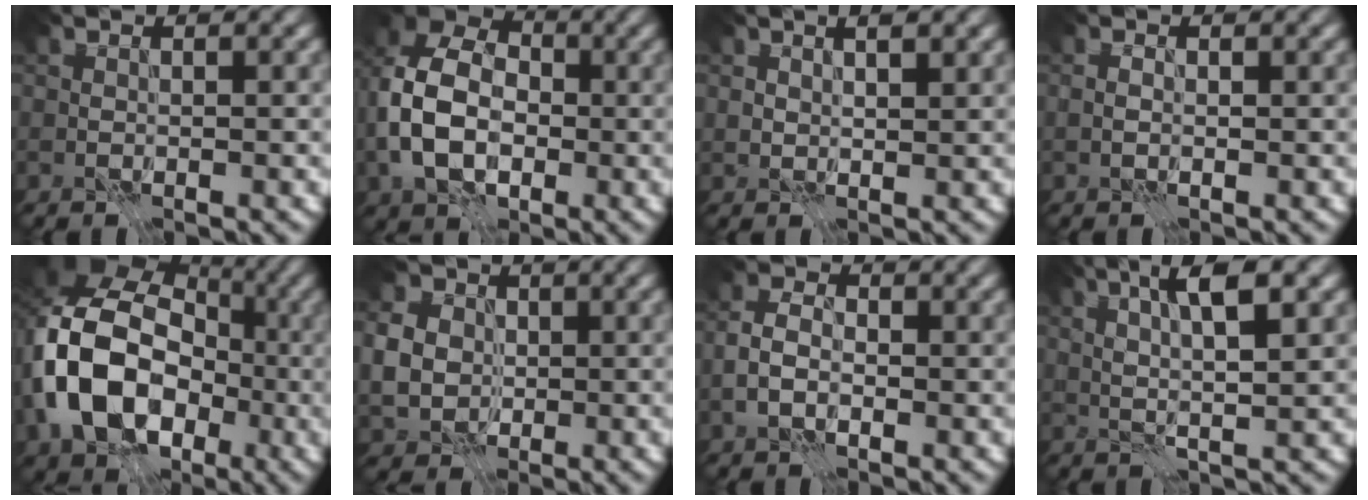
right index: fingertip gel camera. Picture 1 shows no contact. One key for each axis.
{"total": 10.4, "fx": -1.5, "fy": 7.4, "fz": 7.1, "tx": -0.164, "ty": -0.002, "tz": -0.040}
{"total": 2.1, "fx": 1.2, "fy": 0.9, "fz": 1.4, "tx": -0.026, "ty": -0.001, "tz": 0.023}
{"total": 1.0, "fx": -0.1, "fy": 0.5, "fz": 0.8, "tx": -0.018, "ty": 0.000, "tz": -0.001}
{"total": 14.6, "fx": -2.5, "fy": 11.0, "fz": 9.2, "tx": -0.195, "ty": -0.009, "tz": -0.051}
{"total": 4.9, "fx": 0.2, "fy": 4.3, "fz": 2.3, "tx": -0.061, "ty": 0.003, "tz": 0.003}
{"total": 2.7, "fx": -0.9, "fy": 1.8, "fz": 1.8, "tx": -0.036, "ty": 0.005, "tz": -0.024}
{"total": 5.4, "fx": 2.1, "fy": 1.0, "fz": 4.9, "tx": -0.086, "ty": 0.004, "tz": 0.036}